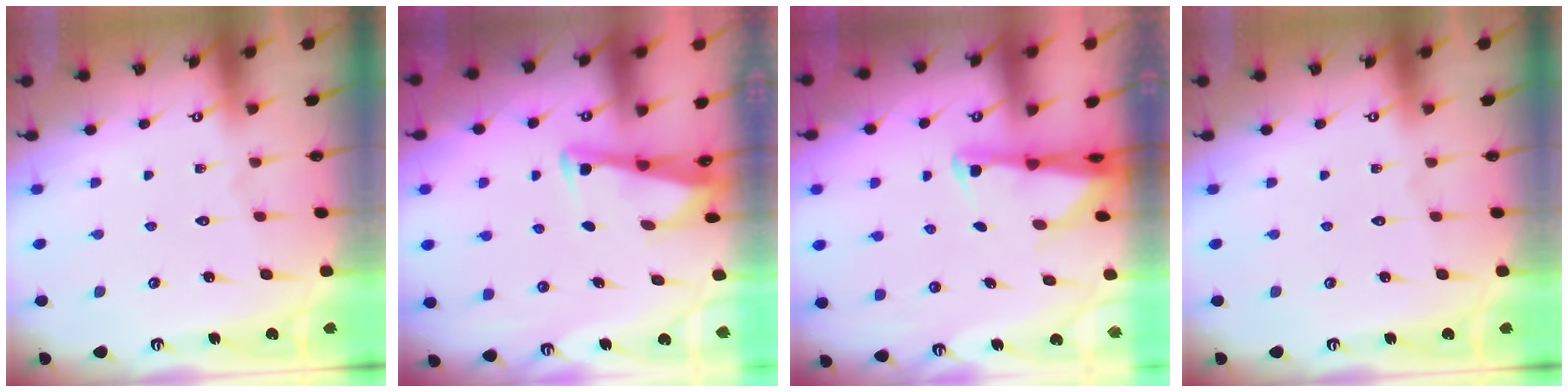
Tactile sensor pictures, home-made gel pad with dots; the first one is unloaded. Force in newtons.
{"total": 3.1, "press": 3.1, "slide": 0.3}
{"total": 2.6, "press": 2.6, "slide": 0.5}
{"total": 0.0}